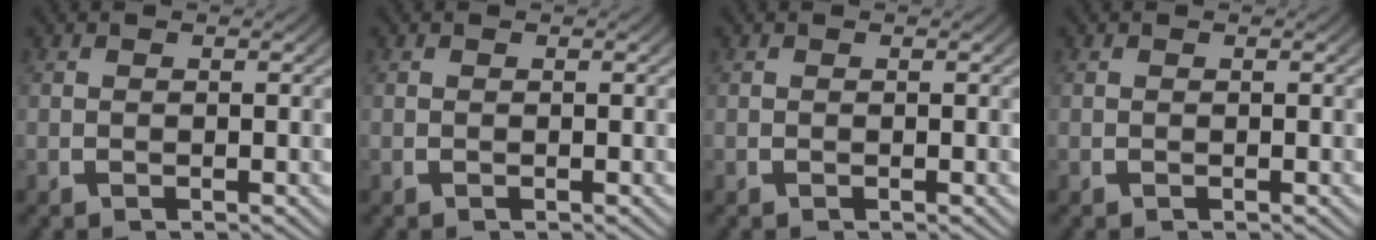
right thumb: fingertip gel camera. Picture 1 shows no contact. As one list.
[{"total": 0.0}, {"total": 0.0}, {"total": 0.0}]